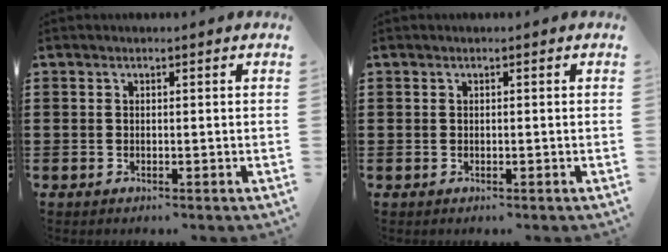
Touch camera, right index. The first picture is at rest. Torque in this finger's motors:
{"motor_torque": [-0.39, 0.37, 0.04, 0.00]}